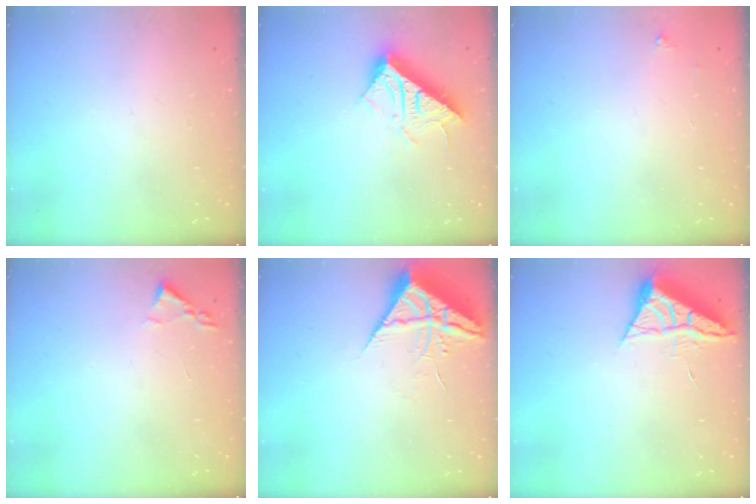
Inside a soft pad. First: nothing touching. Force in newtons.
{"total": 16.3, "press": 16.3, "slide": 0.3}
{"total": 2.5, "press": 2.5, "slide": 0.4}
{"total": 1.8, "press": 1.8, "slide": 0.3}
{"total": 6.7, "press": 6.7, "slide": 0.5}
{"total": 5.4, "press": 5.4, "slide": 0.8}